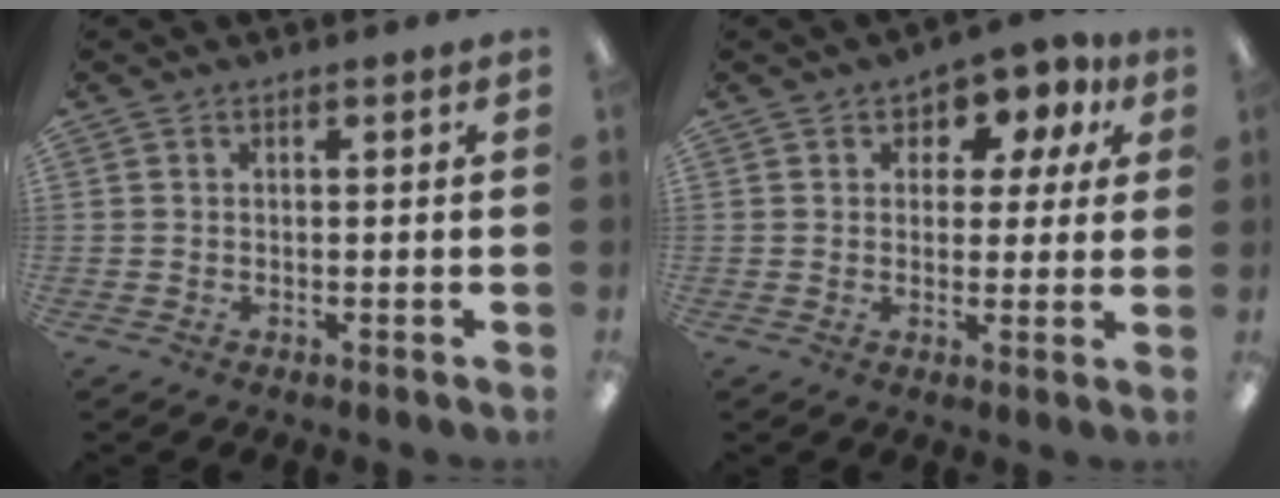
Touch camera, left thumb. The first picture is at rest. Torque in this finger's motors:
{"motor_torque": [-0.18, 0.38, -0.28, 0.13, 0.03]}